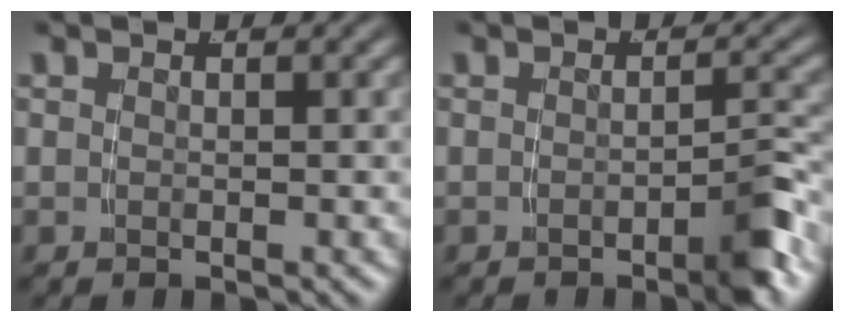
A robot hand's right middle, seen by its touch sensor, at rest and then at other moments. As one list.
[{"total": 2.6, "force": [-1.6, 0.3, 2.0], "torque": [-0.025, 0.002, -0.032]}]